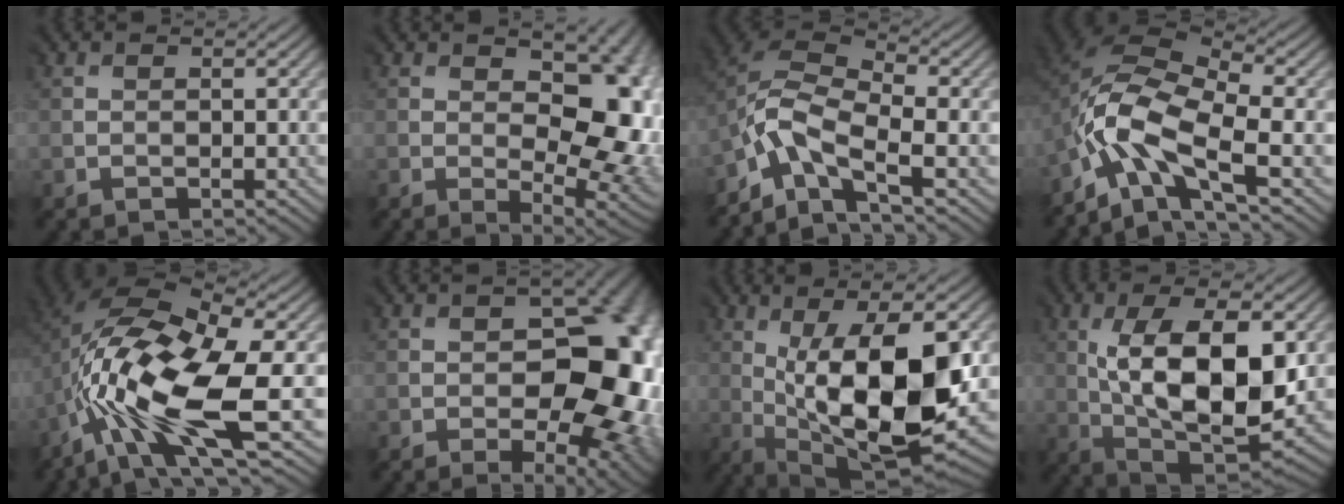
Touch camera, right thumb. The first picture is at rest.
{"total": 12.6, "force": [0.3, 7.0, 10.4], "torque": [-0.122, -0.009, 0.017]}
{"total": 8.1, "force": [-4.0, 4.2, 5.7], "torque": [-0.119, 0.004, -0.091]}
{"total": 11.4, "force": [-5.0, 5.4, 8.6], "torque": [-0.186, -0.001, -0.103]}
{"total": 15.0, "force": [-3.4, 6.3, 13.2], "torque": [-0.263, 0.000, -0.055]}
{"total": 16.2, "force": [-2.8, 9.3, 13.0], "torque": [-0.135, -0.015, -0.021]}
{"total": 15.9, "force": [0.0, 6.1, 14.7], "torque": [-0.229, -0.001, 0.004]}
{"total": 13.9, "force": [1.7, 6.7, 12.0], "torque": [-0.205, 0.000, 0.034]}